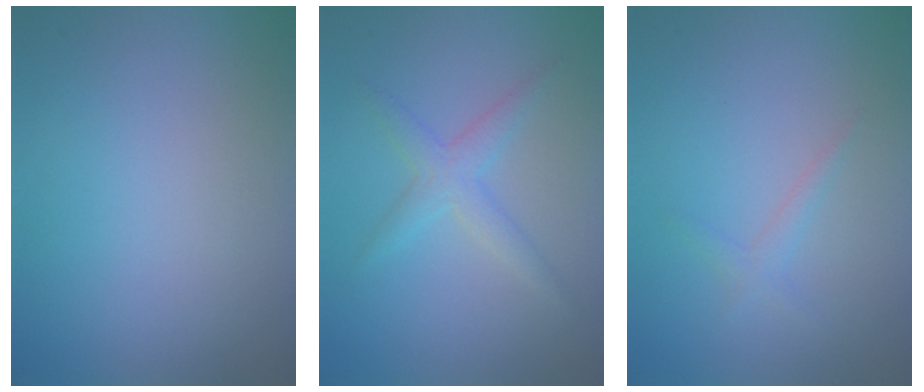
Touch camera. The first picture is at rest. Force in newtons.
{"total": 2.2, "press": 2.2, "slide": 0.1}
{"total": 1.1, "press": 1.1, "slide": 0.0}